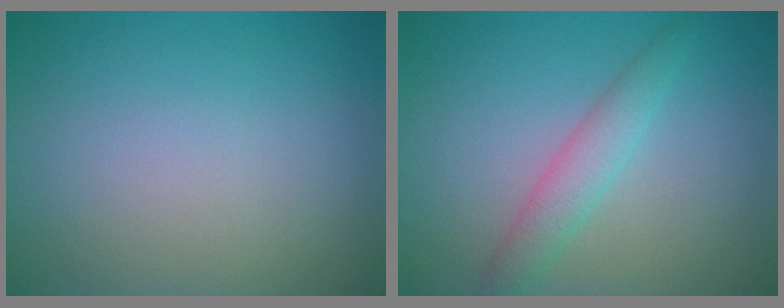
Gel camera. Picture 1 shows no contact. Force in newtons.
{"total": 2.6, "press": 2.6, "slide": 0.0}